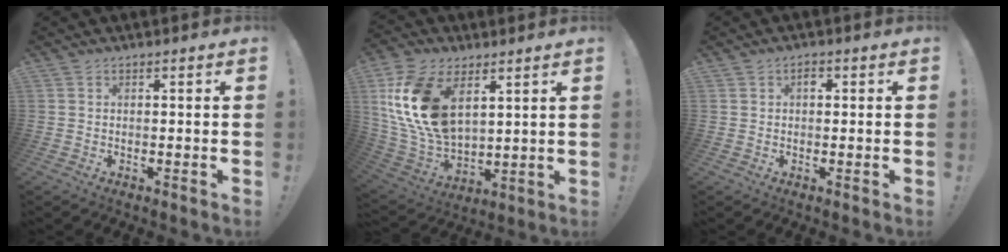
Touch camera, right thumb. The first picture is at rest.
{"total": 19.9, "force": [7.3, 12.5, 13.6], "torque": [-0.290, -0.037, 0.137]}
{"total": 1.5, "force": [0.4, 1.2, 0.9], "torque": [-0.007, 0.003, 0.003]}